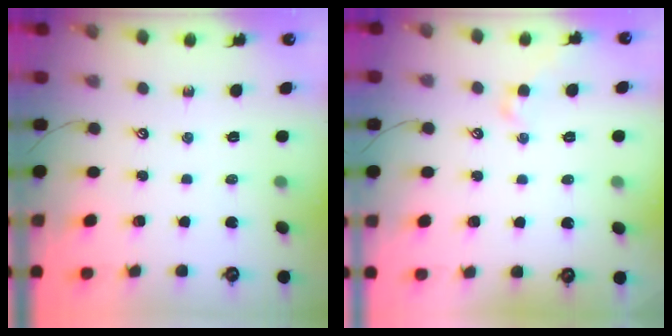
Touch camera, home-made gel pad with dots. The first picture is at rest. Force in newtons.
{"total": 0.9, "press": 0.7, "slide": 0.6}